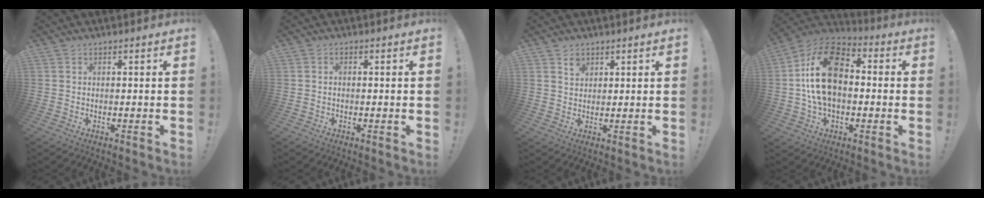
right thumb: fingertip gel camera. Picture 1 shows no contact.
{"total": 0.8, "force": [-0.5, 0.4, 0.6], "torque": [-0.018, 0.005, -0.007]}
{"total": 3.5, "force": [2.4, 2.4, 0.7], "torque": [0.002, -0.017, 0.041]}
{"total": 20.3, "force": [1.6, 13.2, 15.3], "torque": [-0.274, 0.021, 0.028]}